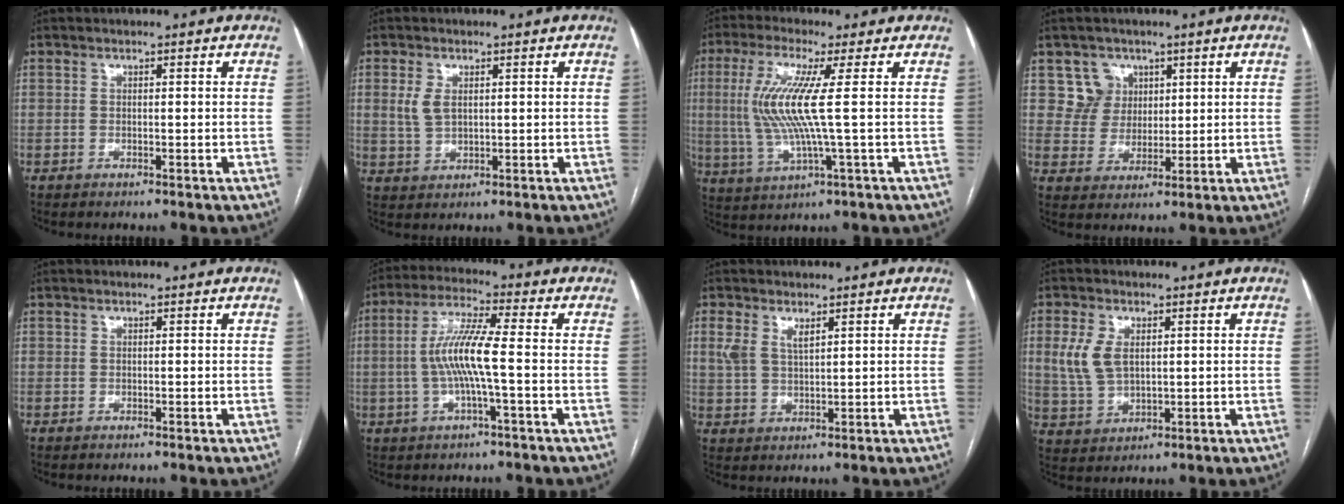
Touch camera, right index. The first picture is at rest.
{"total": 3.6, "force": [1.0, 2.1, 2.7], "torque": [-0.062, 0.006, 0.026]}
{"total": 10.4, "force": [1.0, -0.2, 10.4], "torque": [-0.236, -0.005, 0.018]}
{"total": 5.6, "force": [2.5, 4.9, -0.3], "torque": [0.005, 0.011, 0.053]}
{"total": 0.0}
{"total": 8.9, "force": [-0.8, 0.3, 8.9], "torque": [-0.178, 0.011, -0.022]}
{"total": 4.3, "force": [2.7, 1.8, 2.8], "torque": [-0.075, 0.015, 0.059]}
{"total": 6.6, "force": [1.6, 4.0, 5.0], "torque": [-0.120, 0.010, 0.039]}